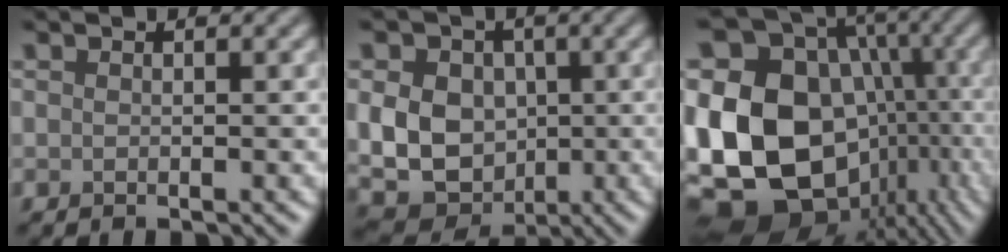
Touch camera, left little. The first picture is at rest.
{"total": 10.9, "force": [0.1, 9.1, 6.0], "torque": [-0.096, 0.007, -0.015]}
{"total": 21.7, "force": [-3.5, 17.5, 12.2], "torque": [-0.234, -0.020, -0.044]}